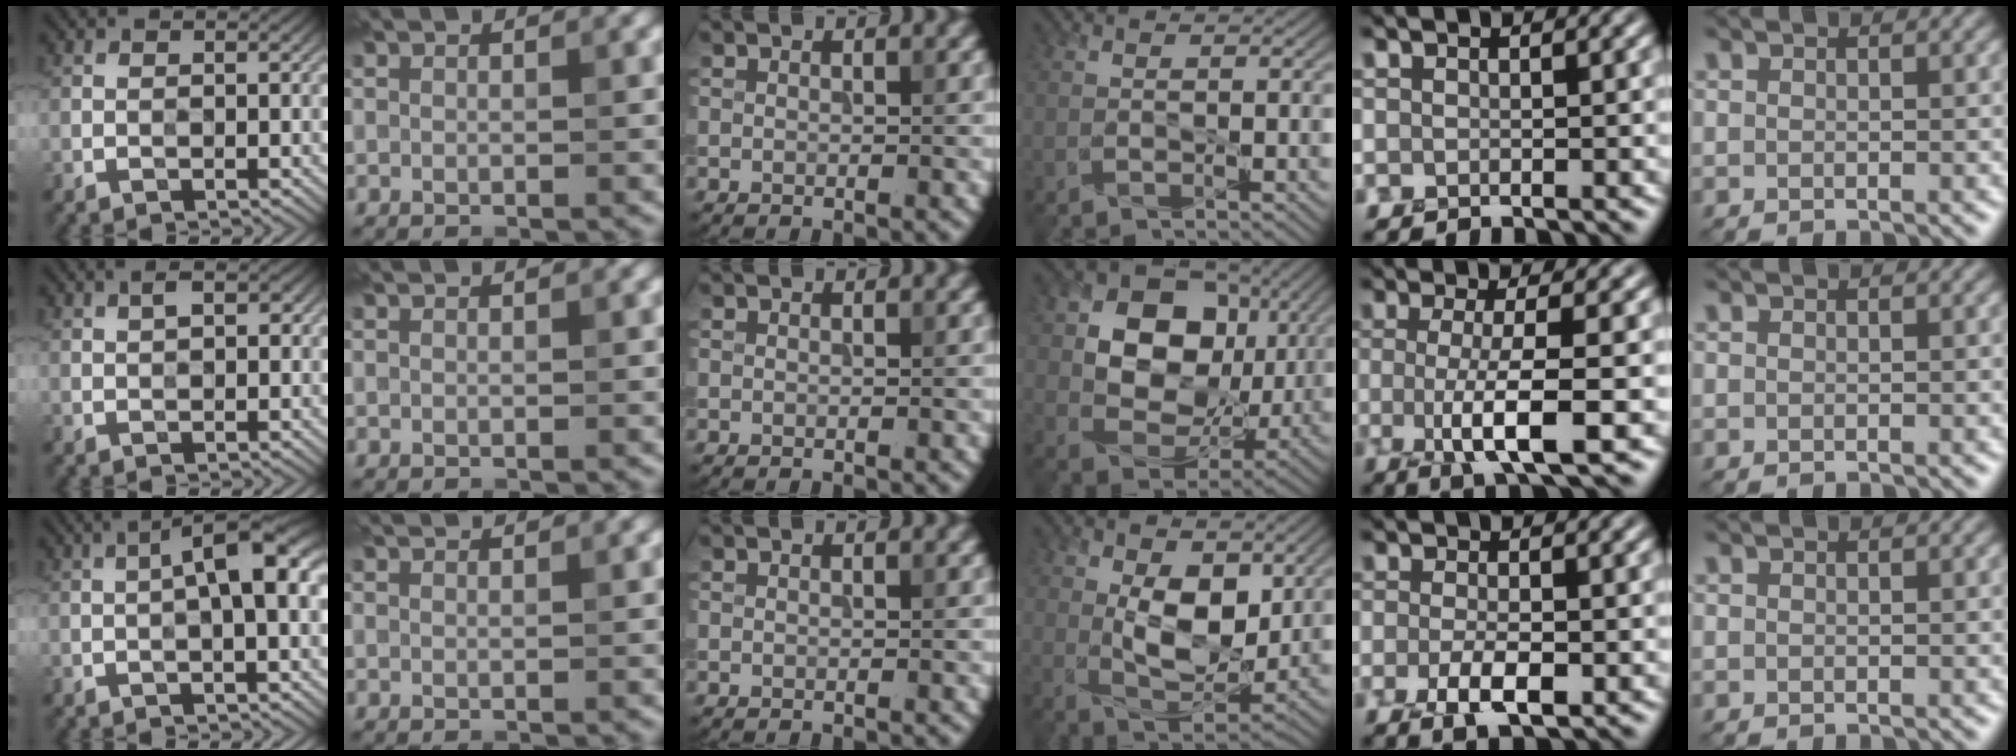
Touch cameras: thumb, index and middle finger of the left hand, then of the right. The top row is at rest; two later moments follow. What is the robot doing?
{"motion": "peel", "object": "bandage"}